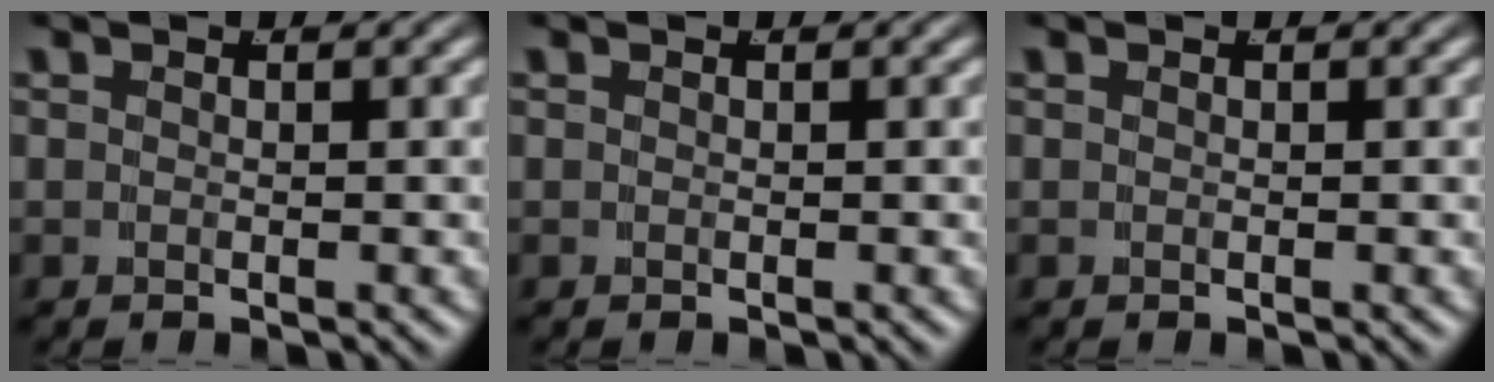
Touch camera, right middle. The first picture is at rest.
{"total": 0.0}
{"total": 0.0}